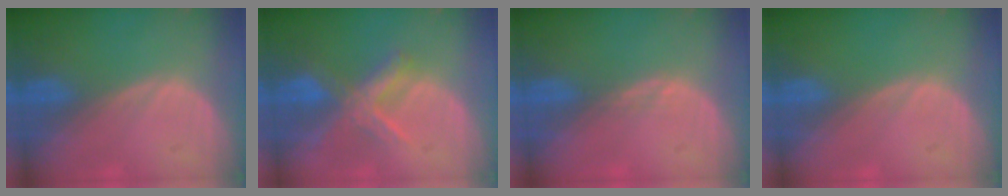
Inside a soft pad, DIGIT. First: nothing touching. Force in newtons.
{"total": 7.3, "press": 6.2, "slide": 4.0}
{"total": 1.0, "press": 0.8, "slide": 0.7}
{"total": 0.0}